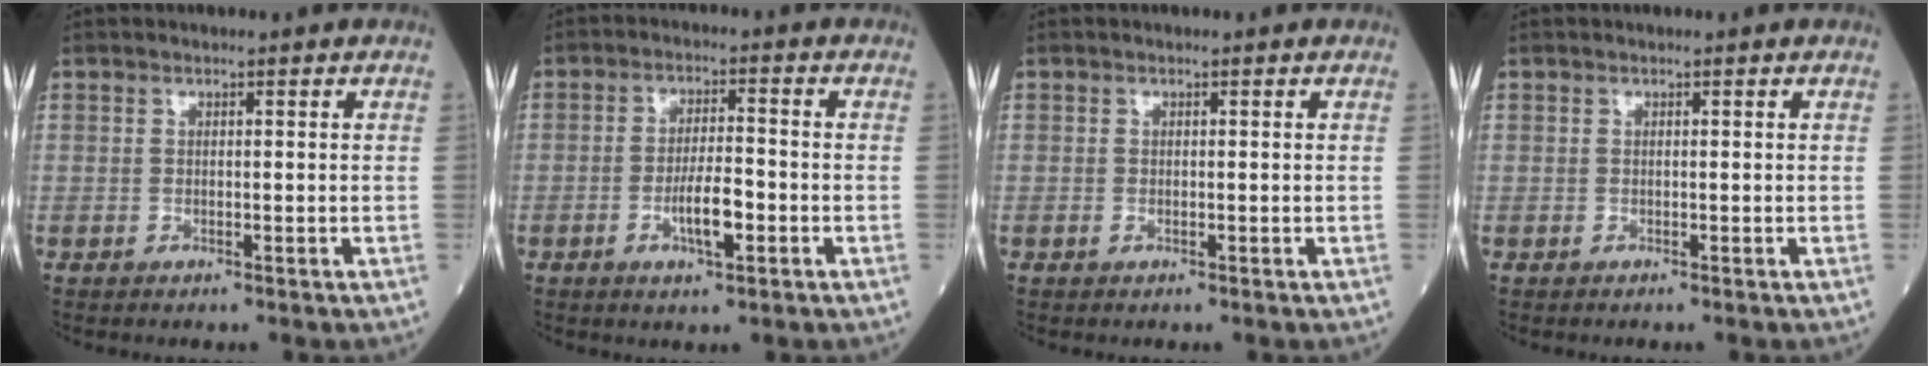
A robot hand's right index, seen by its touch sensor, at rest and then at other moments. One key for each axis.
{"total": 5.6, "fx": -2.1, "fy": 1.2, "fz": 5.0, "tx": -0.092, "ty": 0.001, "tz": -0.037}
{"total": 0.0}
{"total": 0.0}